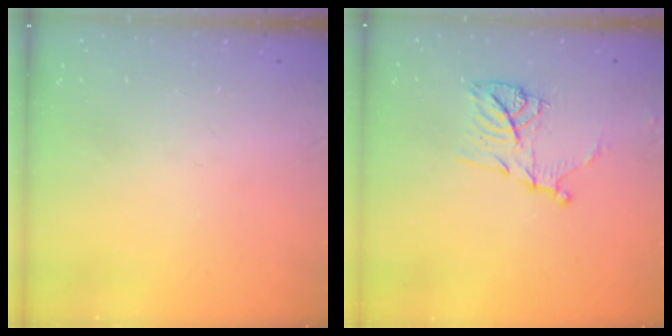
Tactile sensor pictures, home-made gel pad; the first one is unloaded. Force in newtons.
{"total": 11.8, "press": 11.8, "slide": 0.5}